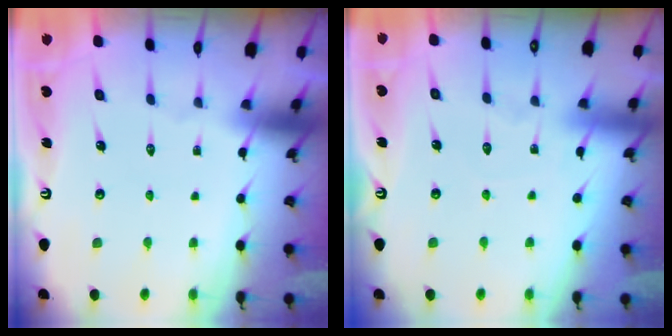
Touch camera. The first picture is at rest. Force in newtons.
{"total": 5.1, "press": 5.0, "slide": 0.6}